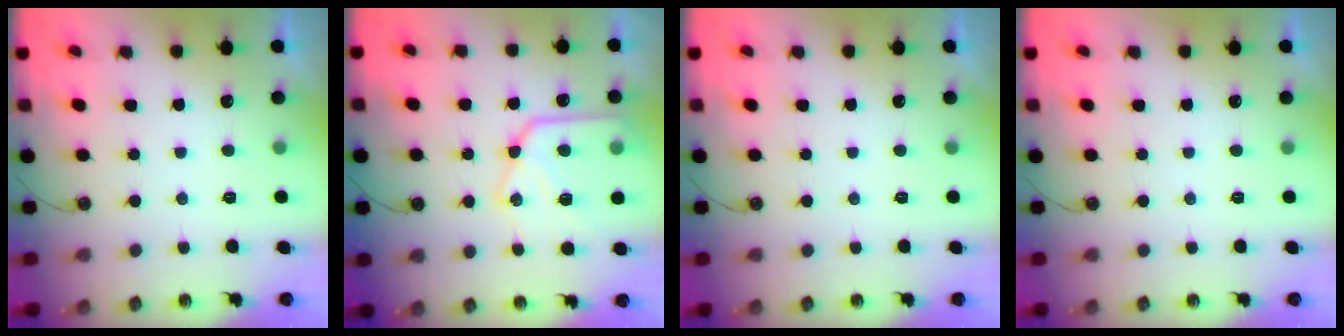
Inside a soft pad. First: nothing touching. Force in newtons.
{"total": 17.9, "press": 17.8, "slide": 1.6}
{"total": 0.0}
{"total": 0.0}